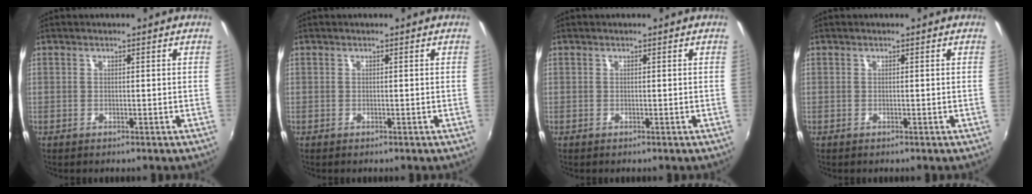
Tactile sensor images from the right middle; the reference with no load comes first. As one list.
[{"total": 0.0}, {"total": 0.0}, {"total": 0.0}]